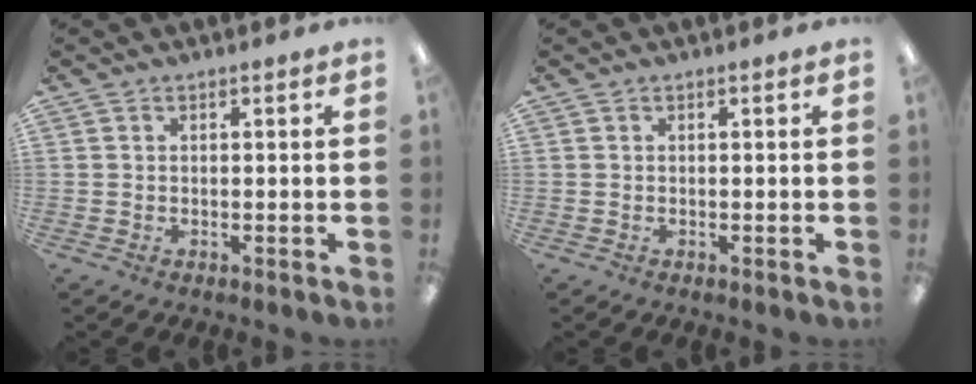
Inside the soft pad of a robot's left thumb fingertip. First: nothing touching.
{"total": 0.0}